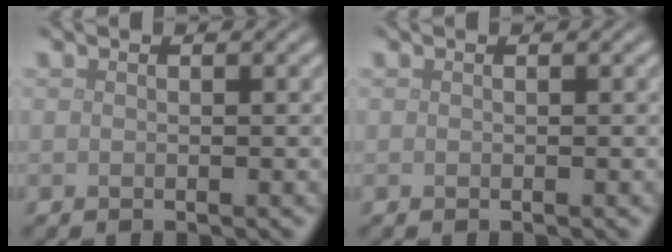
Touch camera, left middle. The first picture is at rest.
{"total": 0.0}